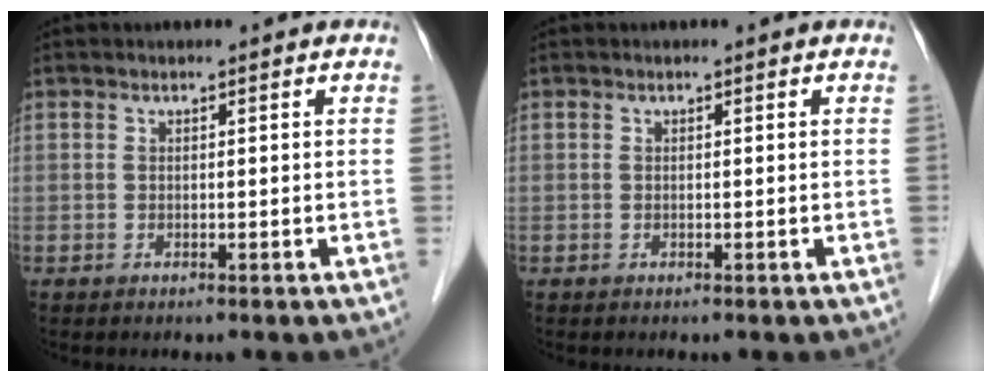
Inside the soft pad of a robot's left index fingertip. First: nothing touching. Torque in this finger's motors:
{"motor_torque": [-0.01, 0.05, -0.02, -0.01]}